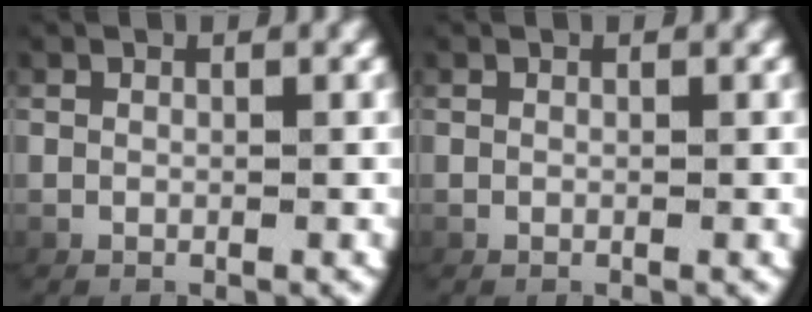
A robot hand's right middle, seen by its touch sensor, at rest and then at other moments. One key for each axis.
{"total": 0.0}